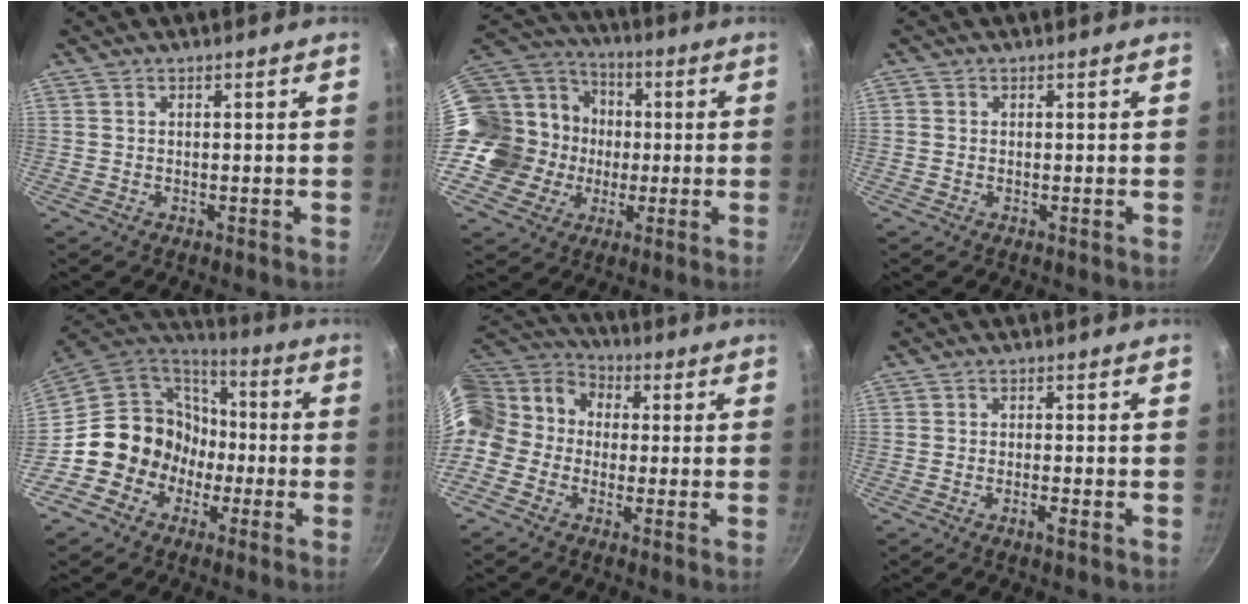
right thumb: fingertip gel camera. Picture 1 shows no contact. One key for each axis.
{"total": 20.5, "fx": -0.9, "fy": 18.2, "fz": 9.3, "tx": -0.156, "ty": 0.051, "tz": -0.006}
{"total": 0.6, "fx": 0.0, "fy": 0.6, "fz": 0.1, "tx": -0.001, "ty": 0.002, "tz": -0.003}
{"total": 15.0, "fx": -3.2, "fy": 13.7, "fz": 5.4, "tx": -0.040, "ty": 0.070, "tz": -0.055}
{"total": 15.0, "fx": -0.8, "fy": 12.6, "fz": 8.0, "tx": -0.150, "ty": 0.052, "tz": -0.038}
{"total": 1.7, "fx": -0.9, "fy": 0.3, "fz": 1.5, "tx": -0.031, "ty": 0.007, "tz": -0.017}